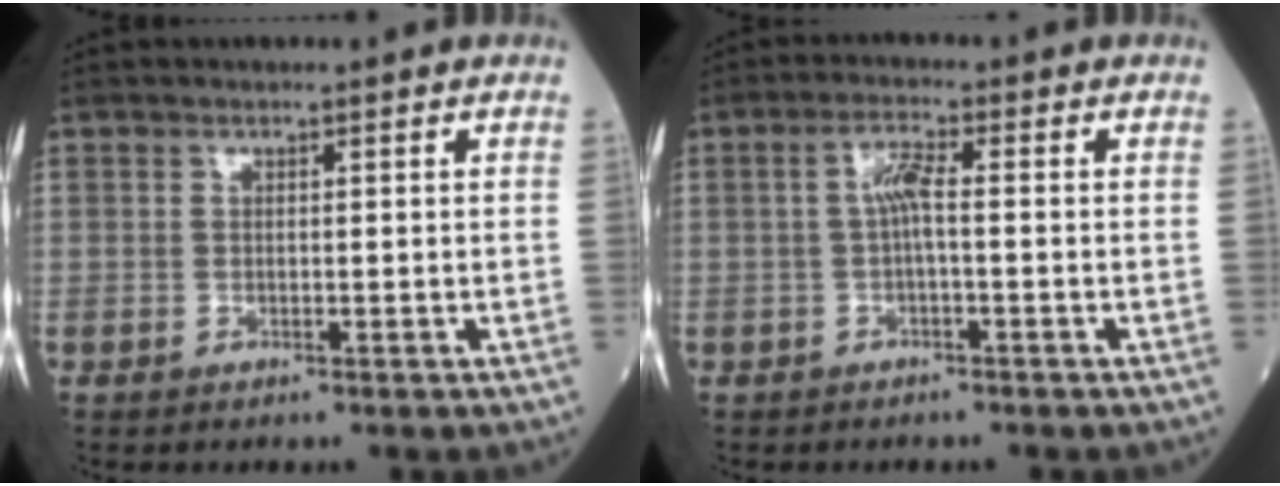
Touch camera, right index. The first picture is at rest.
{"total": 3.1, "force": [-0.2, 0.3, 3.1], "torque": [-0.060, 0.009, -0.001]}